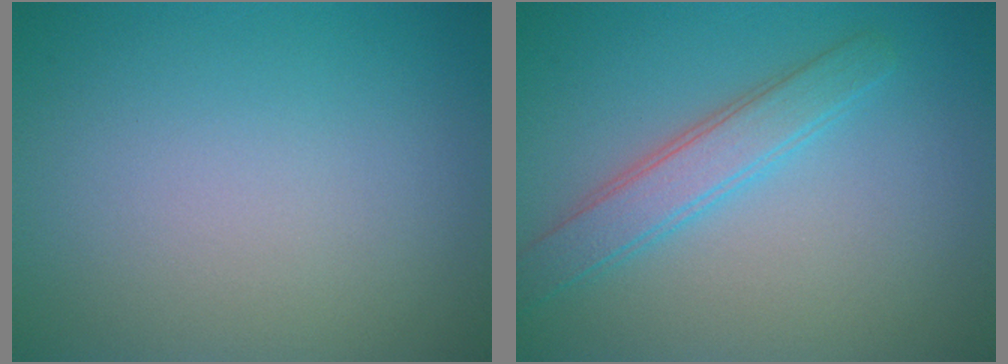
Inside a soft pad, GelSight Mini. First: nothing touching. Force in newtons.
{"total": 3.2, "press": 3.2, "slide": 0.1}